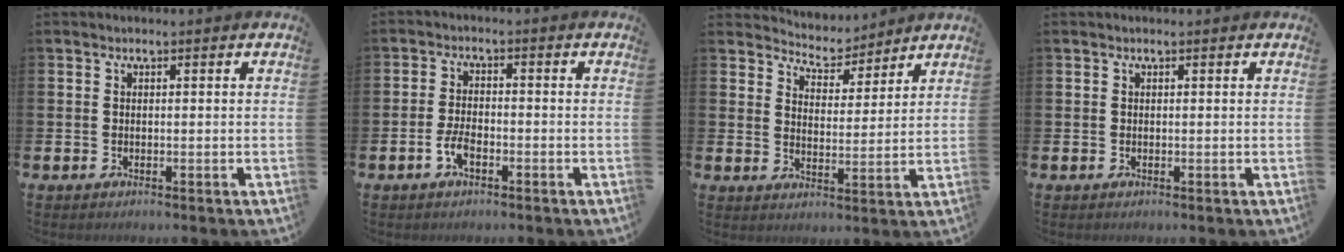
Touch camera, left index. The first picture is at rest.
{"total": 3.1, "force": [-1.4, 1.4, 2.3], "torque": [-0.057, 0.005, -0.025]}
{"total": 5.2, "force": [5.0, 1.4, -0.1], "torque": [-0.021, -0.036, 0.088]}
{"total": 0.0}